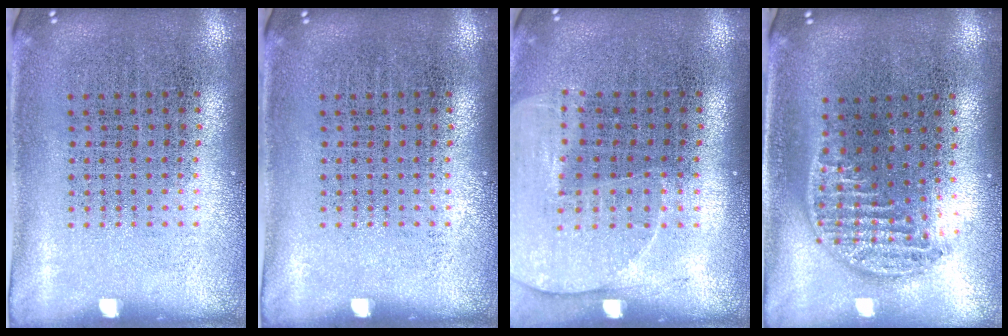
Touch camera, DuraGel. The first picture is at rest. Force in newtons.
{"total": 0.0}
{"total": 1.3, "press": 1.3, "slide": 0.4}
{"total": 1.3, "press": 1.1, "slide": 0.7}